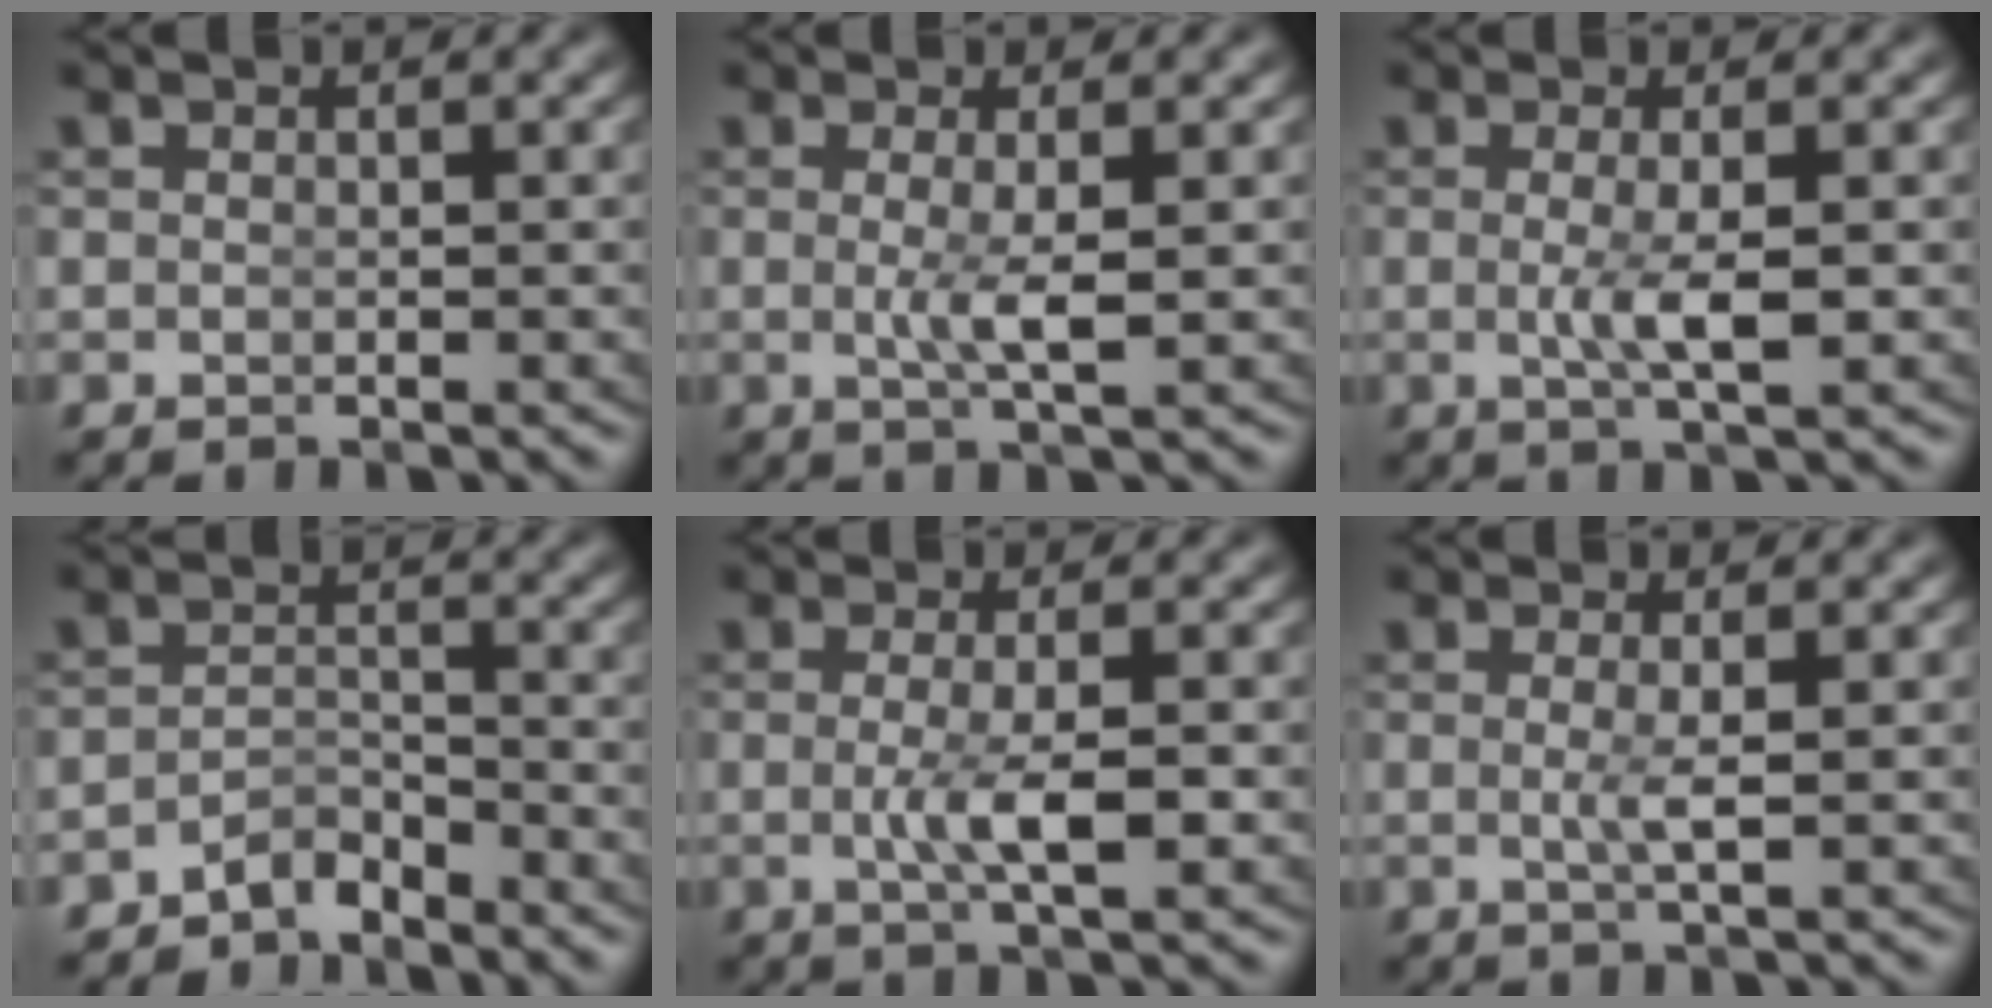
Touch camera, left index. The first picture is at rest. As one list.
[{"total": 2.4, "force": [-0.2, -0.4, 2.4], "torque": [-0.052, -0.018, 0.008]}, {"total": 2.7, "force": [-0.4, -0.2, 2.7], "torque": [-0.054, -0.014, 0.003]}, {"total": 3.2, "force": [-3.0, 0.9, 0.5], "torque": [-0.009, -0.011, -0.050]}, {"total": 3.1, "force": [-0.7, 0.0, 3.0], "torque": [-0.060, -0.011, -0.004]}, {"total": 1.6, "force": [-0.2, -0.6, 1.5], "torque": [-0.039, -0.014, 0.007]}]